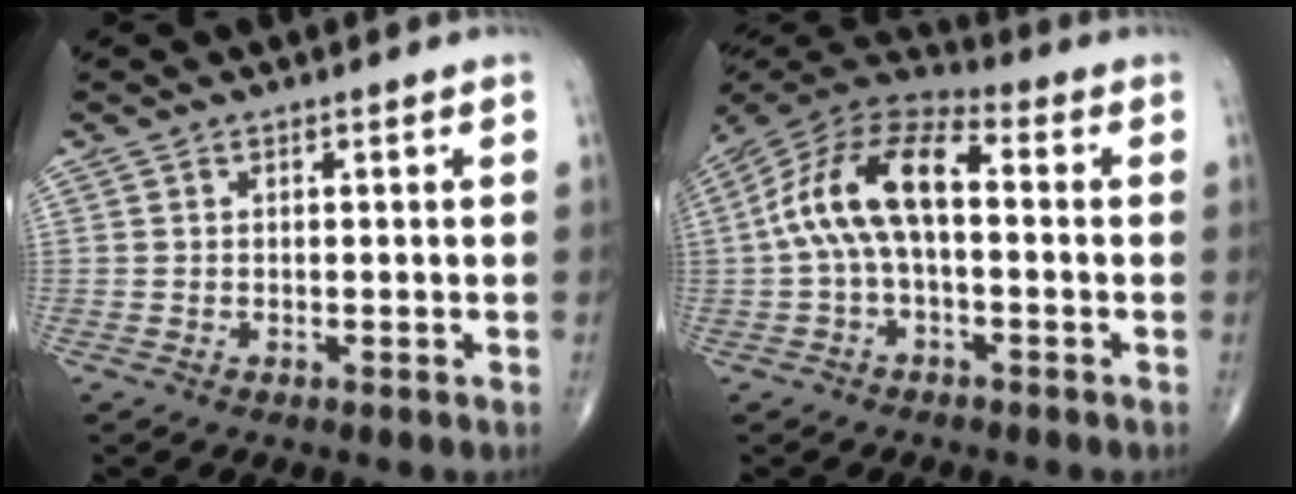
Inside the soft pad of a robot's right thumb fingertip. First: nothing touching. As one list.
[{"total": 13.9, "force": [0.2, 6.8, 12.2], "torque": [-0.234, 0.047, -0.009]}]